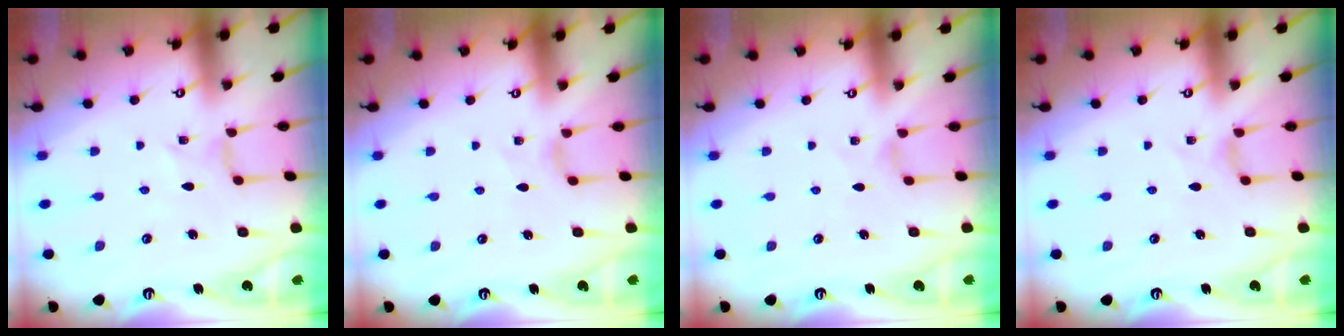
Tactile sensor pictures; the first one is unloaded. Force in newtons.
{"total": 1.5, "press": 1.4, "slide": 0.4}
{"total": 0.5, "press": 0.5, "slide": 0.2}
{"total": 2.5, "press": 2.4, "slide": 0.4}